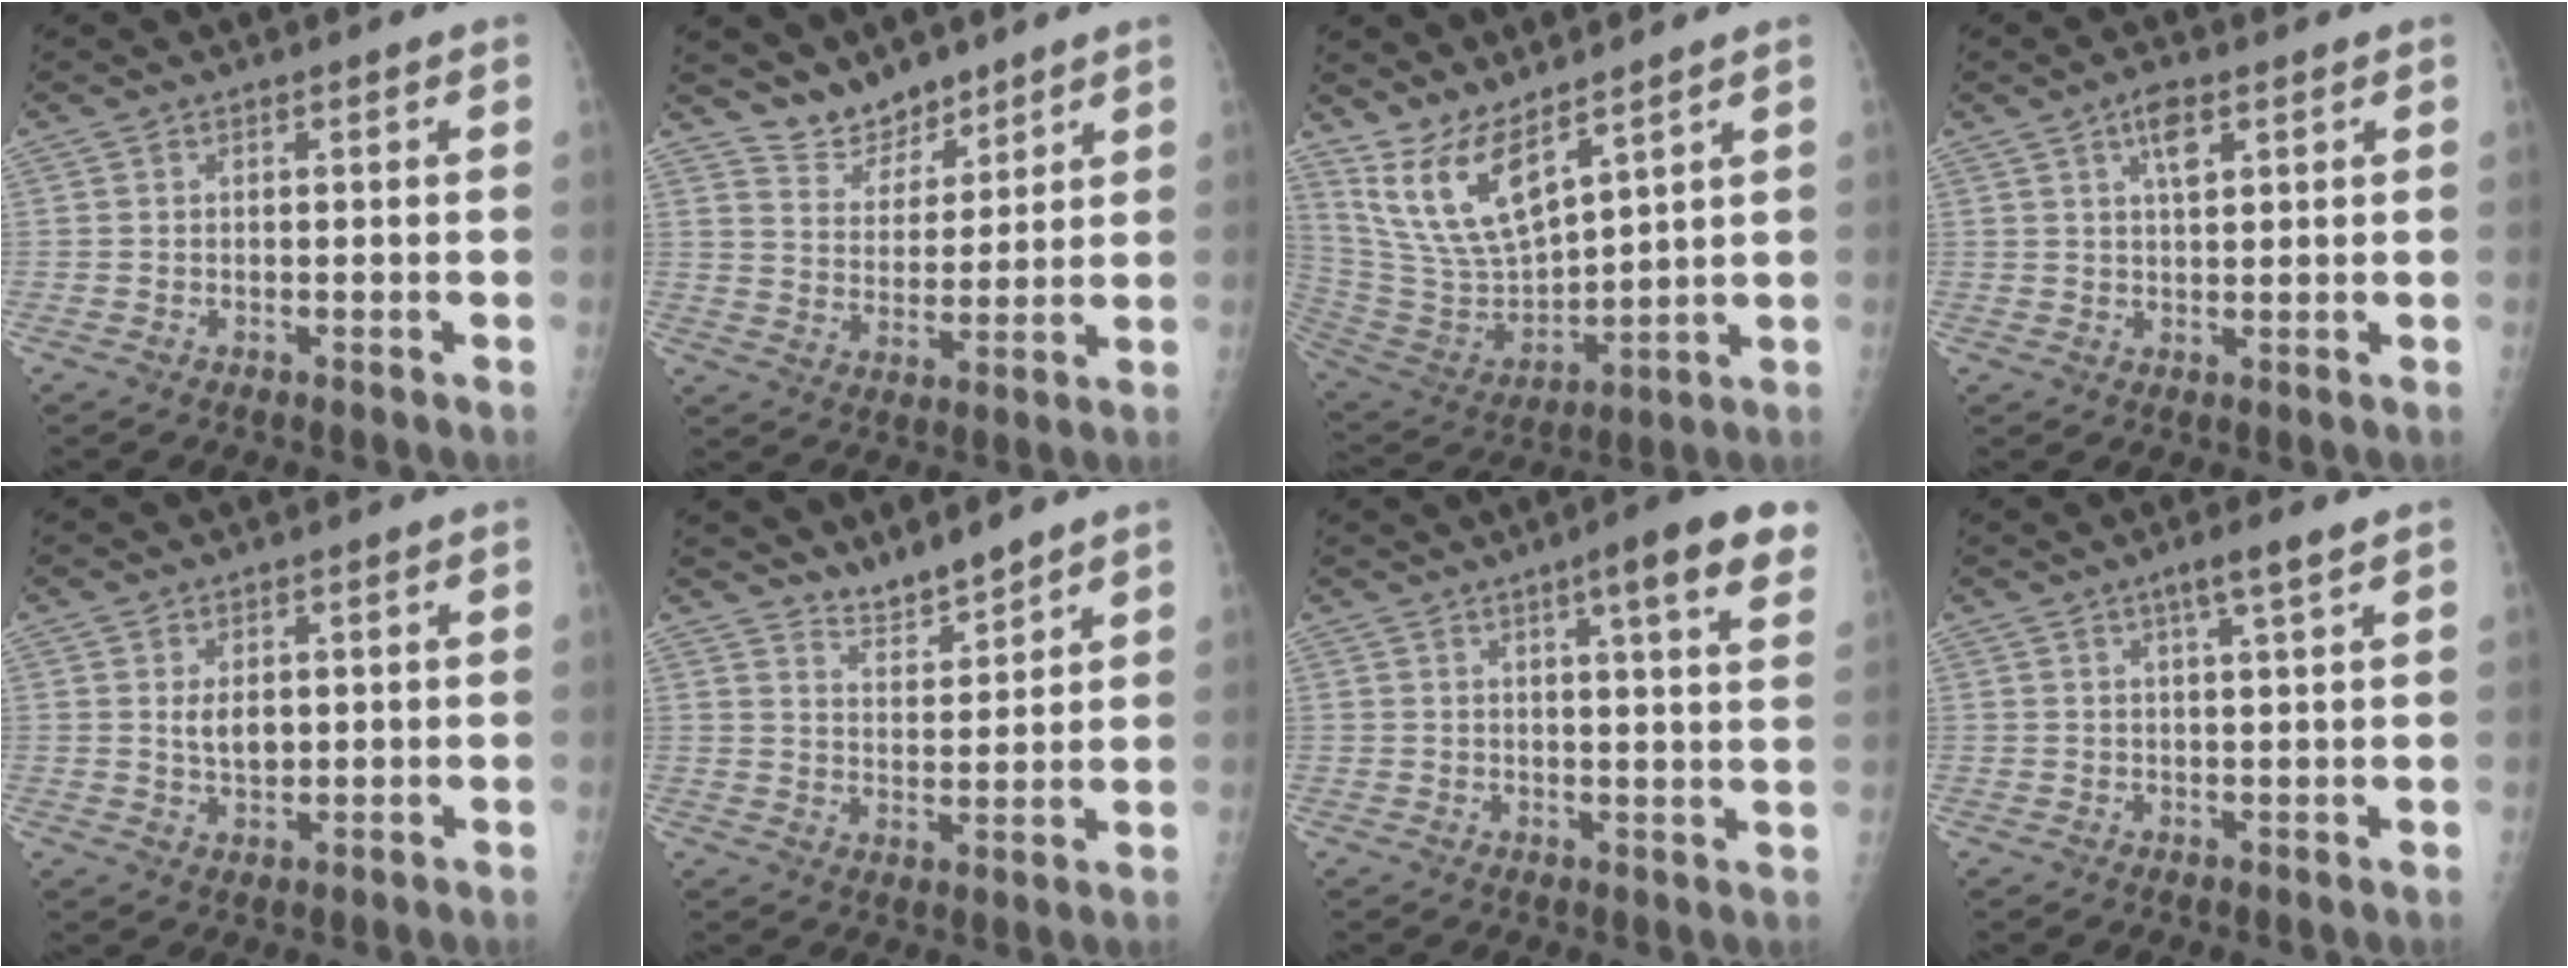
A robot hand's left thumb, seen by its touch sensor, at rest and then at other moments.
{"total": 7.4, "force": [6.5, 3.3, 1.3], "torque": [0.006, -0.054, 0.127]}
{"total": 13.0, "force": [9.5, 4.1, 7.9], "torque": [-0.141, -0.061, 0.213]}
{"total": 4.4, "force": [2.2, 1.8, 3.3], "torque": [-0.052, -0.006, 0.037]}
{"total": 3.8, "force": [0.8, 2.5, 2.8], "torque": [-0.037, -0.009, 0.019]}
{"total": 5.4, "force": [5.1, 0.9, 1.5], "torque": [-0.020, -0.039, 0.099]}
{"total": 11.2, "force": [6.4, 1.3, 9.1], "torque": [-0.110, -0.022, 0.071]}
{"total": 4.0, "force": [2.4, 0.0, 3.3], "torque": [-0.058, -0.005, 0.042]}